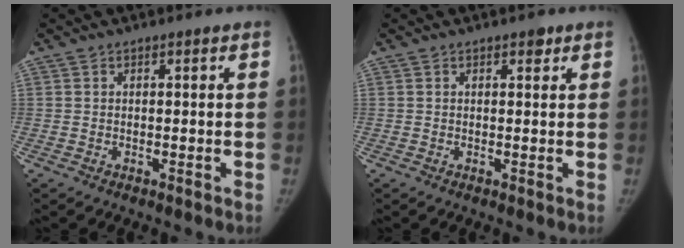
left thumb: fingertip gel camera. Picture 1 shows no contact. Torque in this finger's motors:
{"motor_torque": [0.14, -0.03, 0.29, 0.20, 0.06]}